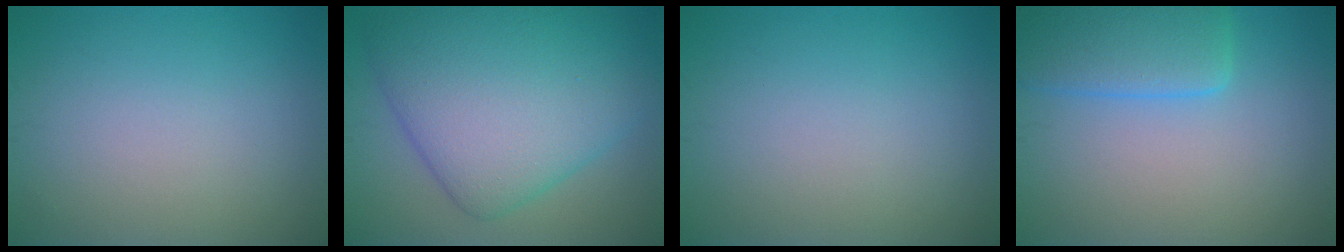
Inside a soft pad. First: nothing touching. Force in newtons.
{"total": 11.4, "press": 11.4, "slide": 0.1}
{"total": 0.0}
{"total": 5.0, "press": 5.0, "slide": 0.3}